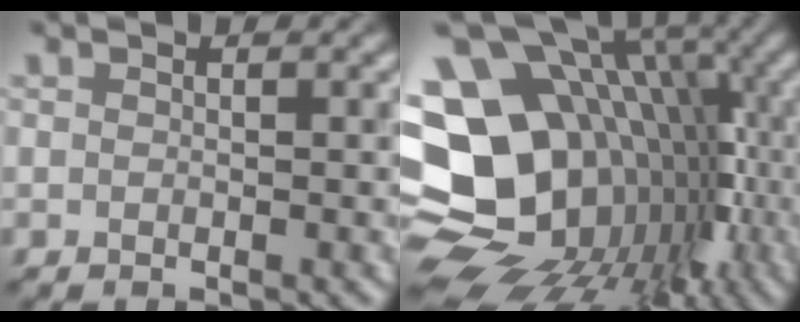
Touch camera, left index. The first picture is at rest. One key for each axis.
{"total": 18.8, "fx": -3.2, "fy": 15.2, "fz": 10.7, "tx": -0.153, "ty": 0.009, "tz": -0.046}